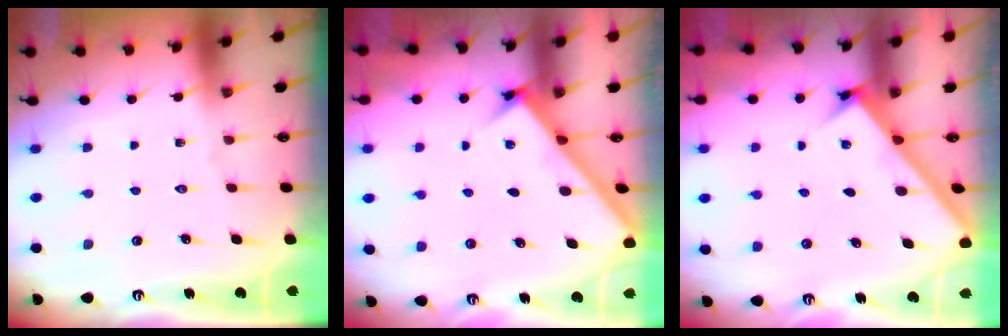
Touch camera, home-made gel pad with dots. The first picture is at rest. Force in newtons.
{"total": 2.7, "press": 2.7, "slide": 0.3}
{"total": 2.6, "press": 2.6, "slide": 0.3}